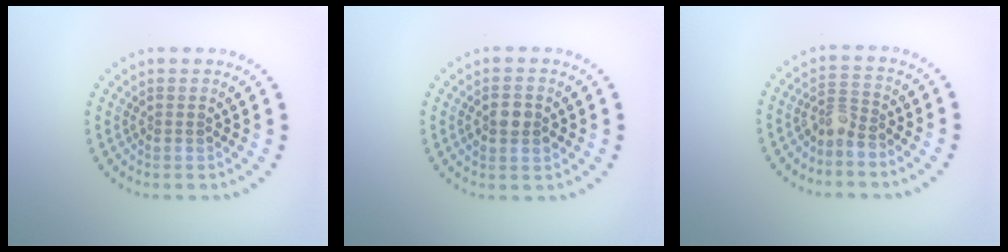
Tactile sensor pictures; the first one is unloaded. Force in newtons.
{"total": 2.5, "press": 2.5, "slide": 0.1}
{"total": 2.1, "press": 1.6, "slide": 1.3}